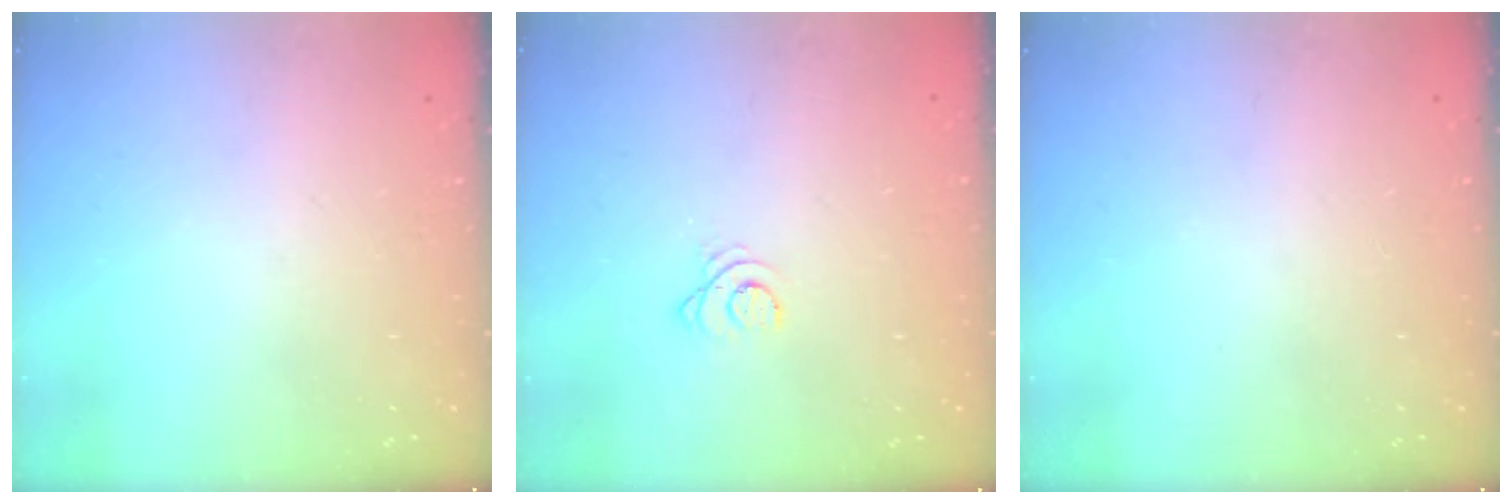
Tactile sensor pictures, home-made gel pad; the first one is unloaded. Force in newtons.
{"total": 2.4, "press": 2.4, "slide": 0.3}
{"total": 0.0}